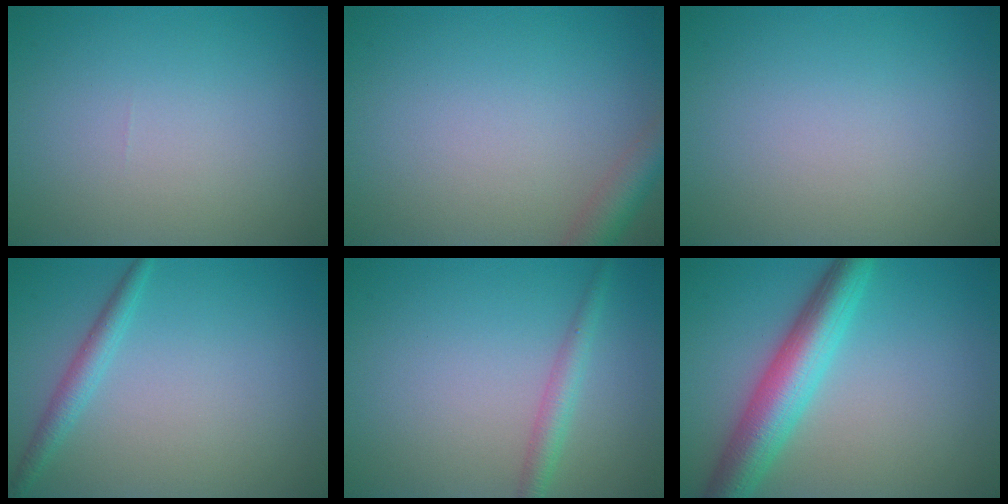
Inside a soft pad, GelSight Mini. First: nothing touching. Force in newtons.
{"total": 2.9, "press": 2.9, "slide": 0.2}
{"total": 0.0}
{"total": 1.9, "press": 1.9, "slide": 0.1}
{"total": 2.0, "press": 2.0, "slide": 0.0}
{"total": 6.4, "press": 6.4, "slide": 0.2}